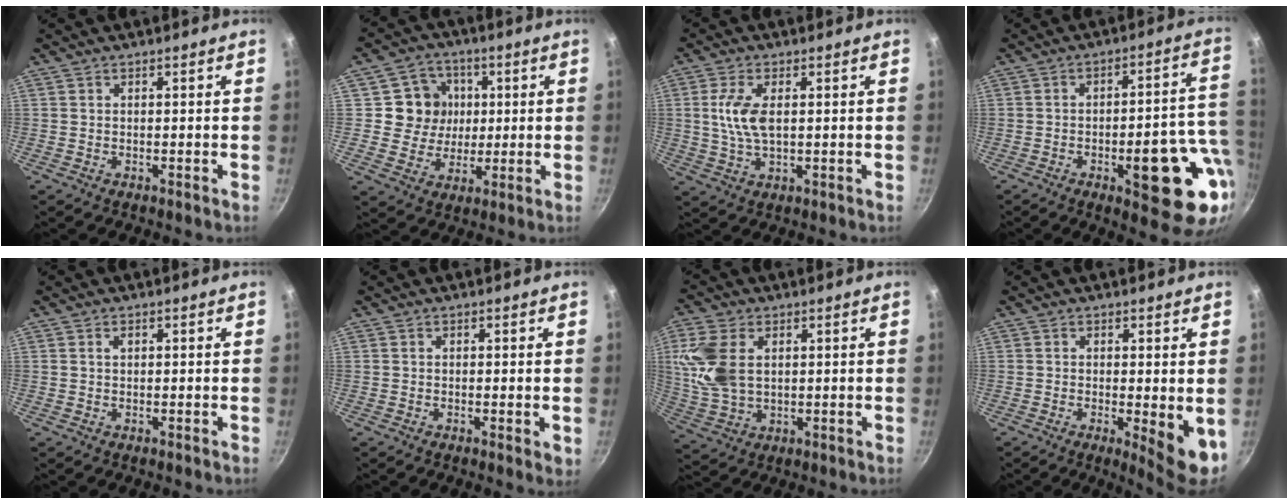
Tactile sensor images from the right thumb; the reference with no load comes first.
{"total": 9.8, "force": [1.8, 9.2, 2.8], "torque": [-0.006, -0.001, 0.025]}
{"total": 7.4, "force": [1.1, 3.5, 6.4], "torque": [-0.128, 0.000, 0.020]}
{"total": 18.8, "force": [-5.4, 6.5, 16.7], "torque": [-0.166, 0.026, -0.068]}
{"total": 0.9, "force": [0.3, 0.6, 0.6], "torque": [-0.008, 0.002, 0.005]}
{"total": 1.5, "force": [0.0, 0.4, 1.5], "torque": [-0.020, -0.005, -0.002]}
{"total": 11.2, "force": [2.5, 7.2, 8.2], "torque": [-0.166, -0.004, 0.055]}
{"total": 6.9, "force": [-0.7, 1.8, 6.7], "torque": [-0.081, -0.011, -0.004]}